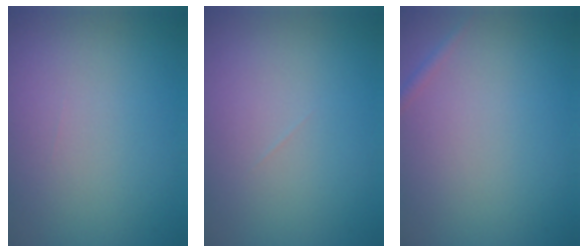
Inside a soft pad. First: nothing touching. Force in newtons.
{"total": 0.0}
{"total": 0.7, "press": 0.7, "slide": 0.0}